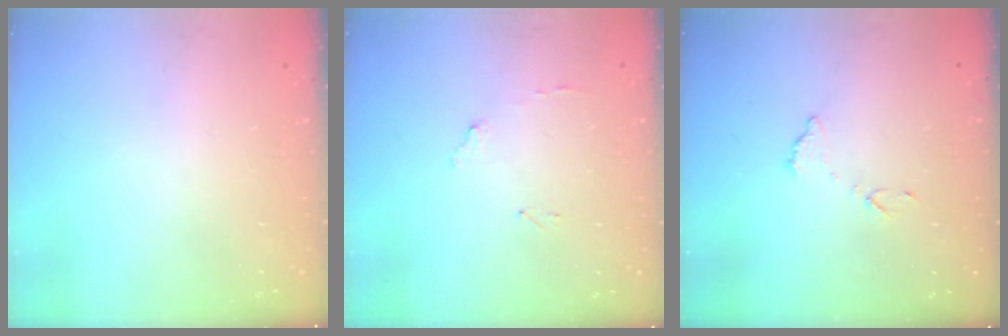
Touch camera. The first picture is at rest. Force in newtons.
{"total": 7.5, "press": 7.5, "slide": 0.5}
{"total": 6.5, "press": 6.5, "slide": 0.4}